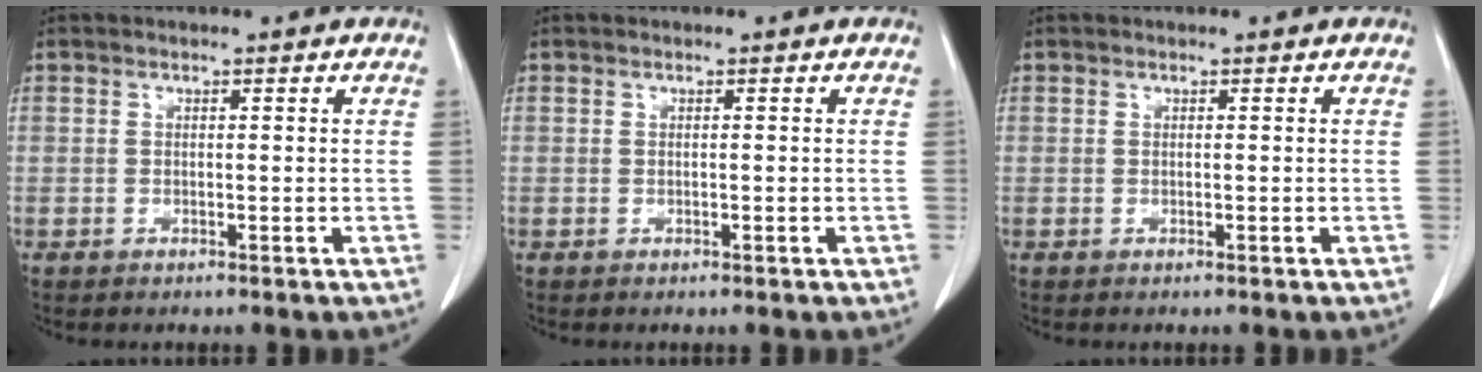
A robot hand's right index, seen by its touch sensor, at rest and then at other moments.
{"total": 0.0}
{"total": 0.0}